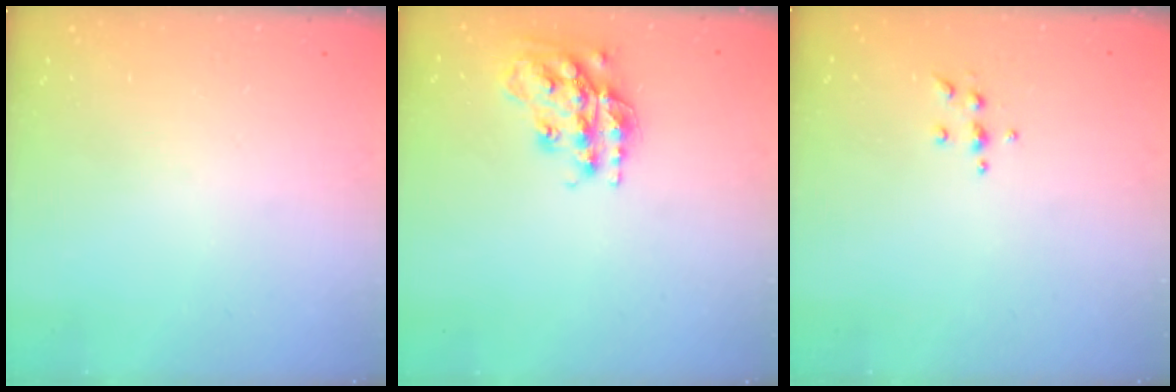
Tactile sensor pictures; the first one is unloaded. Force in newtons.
{"total": 17.6, "press": 17.5, "slide": 1.3}
{"total": 4.9, "press": 4.9, "slide": 0.7}